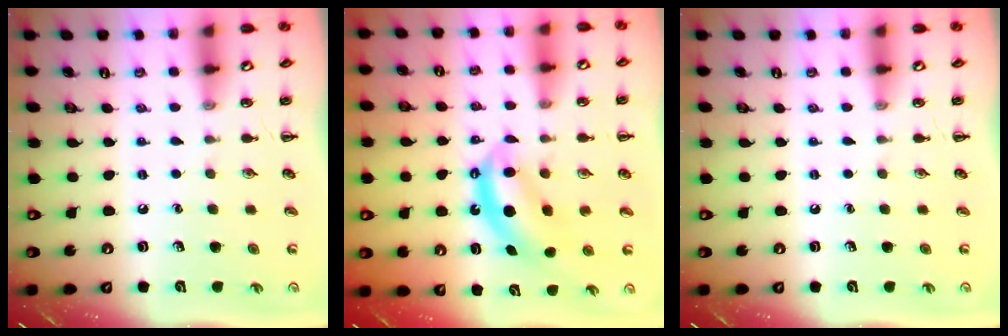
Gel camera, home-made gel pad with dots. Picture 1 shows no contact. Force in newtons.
{"total": 7.8, "press": 7.7, "slide": 1.3}
{"total": 0.0}